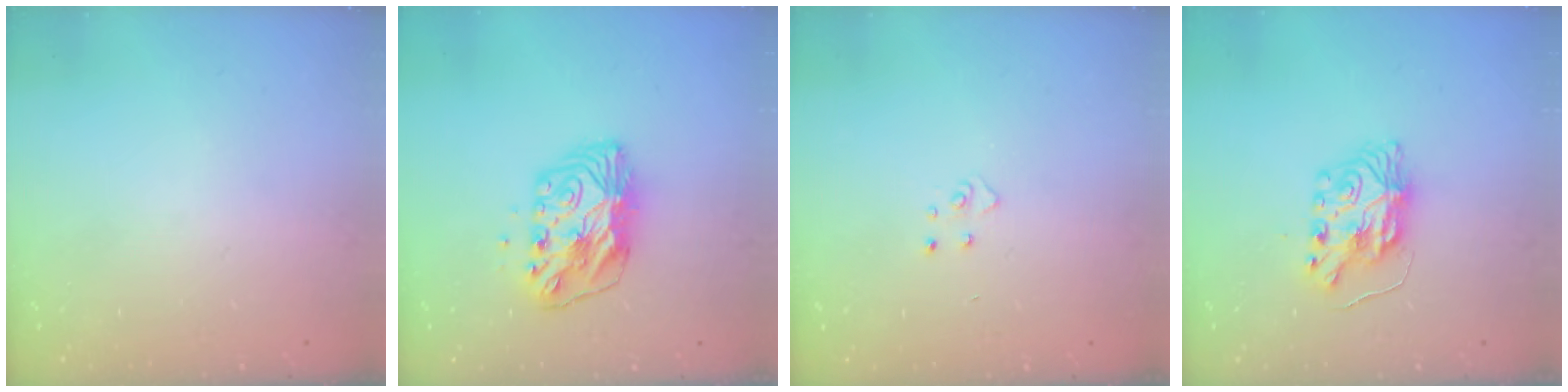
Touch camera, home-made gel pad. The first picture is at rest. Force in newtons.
{"total": 9.6, "press": 9.5, "slide": 1.0}
{"total": 3.4, "press": 3.4, "slide": 0.4}
{"total": 8.2, "press": 8.2, "slide": 0.5}